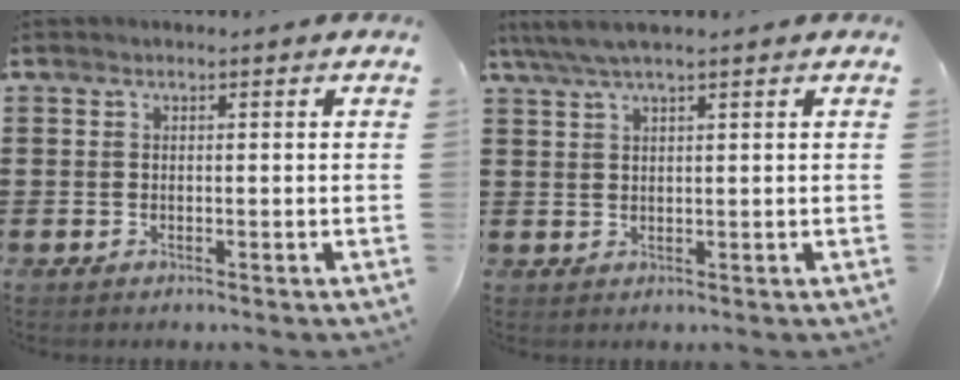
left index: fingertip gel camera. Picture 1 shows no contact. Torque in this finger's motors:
{"motor_torque": [0.51, -0.59, 0.12, 0.03]}